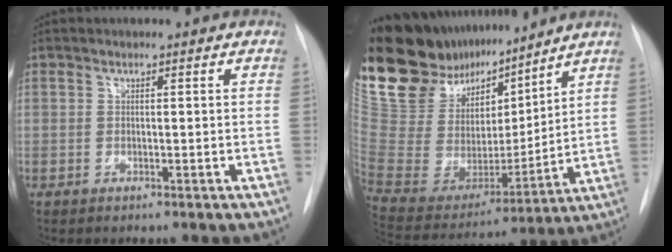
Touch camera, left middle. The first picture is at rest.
{"total": 20.8, "force": [18.1, 6.0, 8.4], "torque": [-0.156, -0.004, 0.331]}